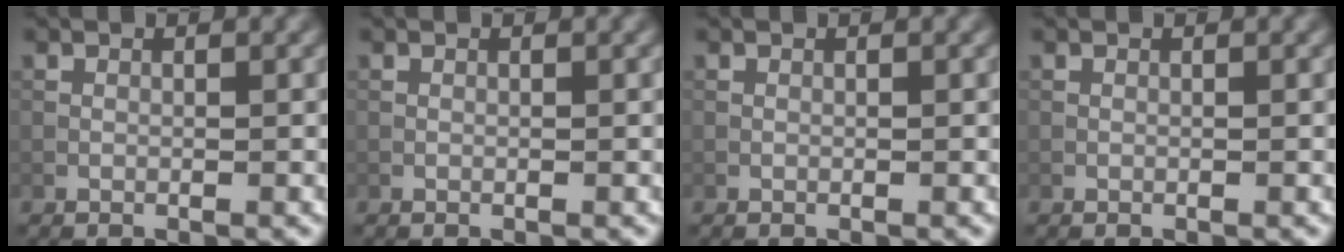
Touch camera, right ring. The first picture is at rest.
{"total": 0.0}
{"total": 0.0}
{"total": 0.0}